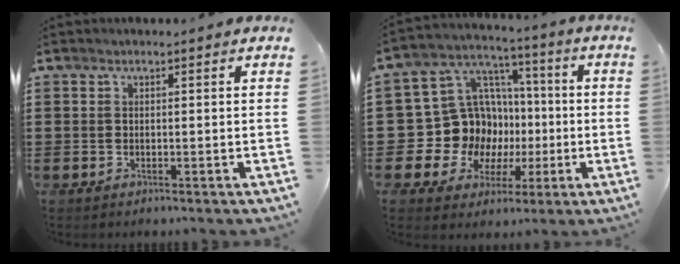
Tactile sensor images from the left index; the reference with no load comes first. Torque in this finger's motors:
{"motor_torque": [0.88, 0.62, 0.51, 0.03]}